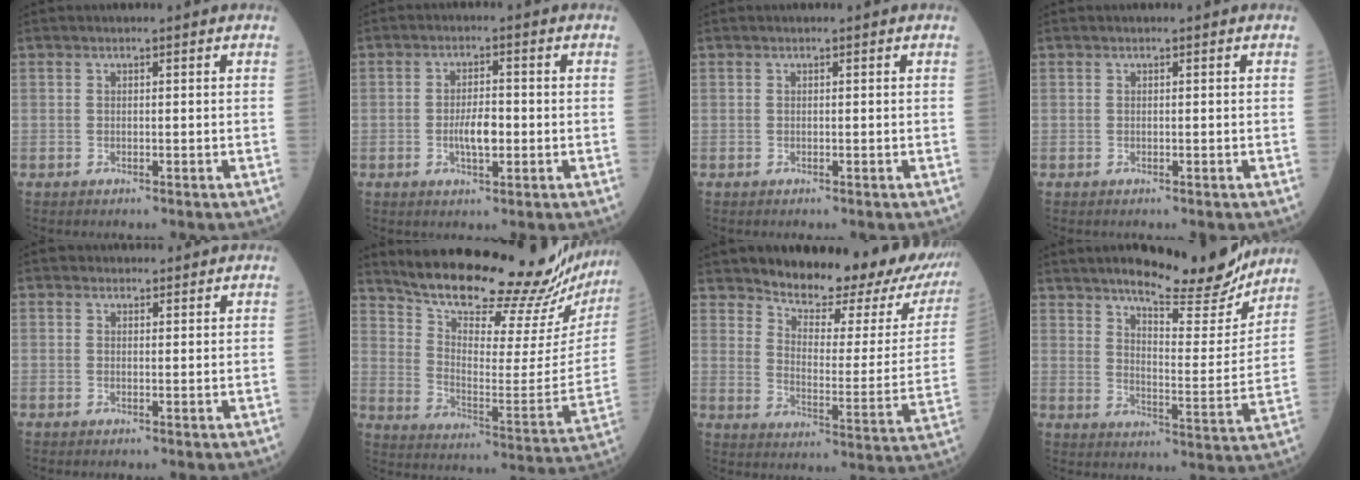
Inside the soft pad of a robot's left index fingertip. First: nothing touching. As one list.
[{"total": 4.1, "force": [-1.0, 1.5, 3.7], "torque": [-0.064, 0.000, -0.018]}, {"total": 0.0}, {"total": 0.0}, {"total": 1.3, "force": [1.0, 0.7, -0.1], "torque": [0.012, 0.003, 0.011]}, {"total": 26.4, "force": [24.2, 2.0, 10.2], "torque": [-0.159, -0.097, 0.327]}, {"total": 21.0, "force": [18.6, 4.7, 8.6], "torque": [-0.105, -0.067, 0.227]}, {"total": 16.2, "force": [14.1, 2.7, 7.4], "torque": [-0.095, -0.025, 0.192]}]